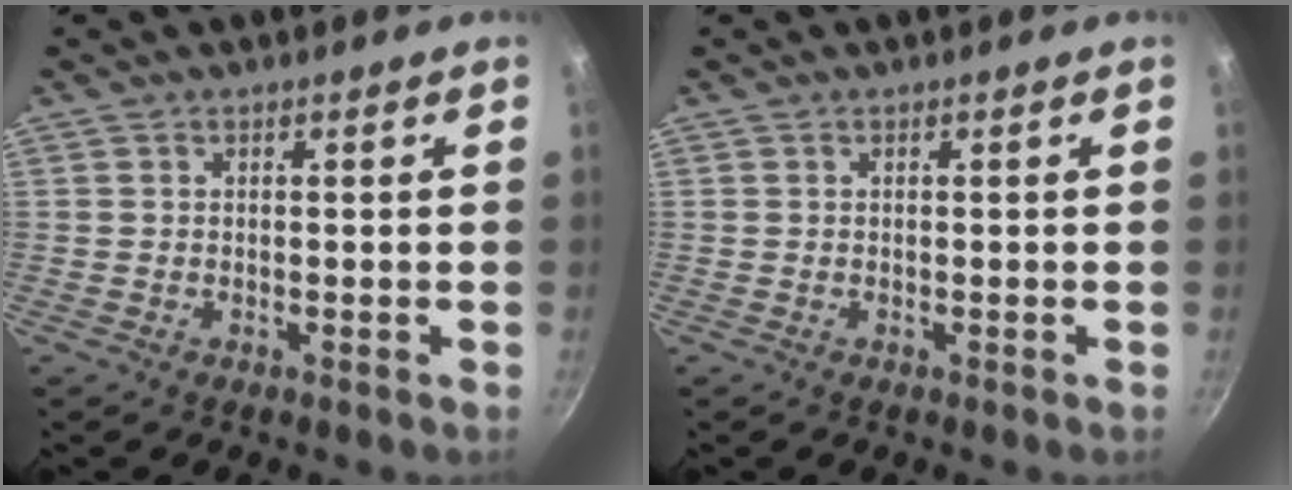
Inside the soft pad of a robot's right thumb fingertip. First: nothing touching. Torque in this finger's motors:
{"motor_torque": [0.17, 0.17, -0.15, 0.07, 0.00]}